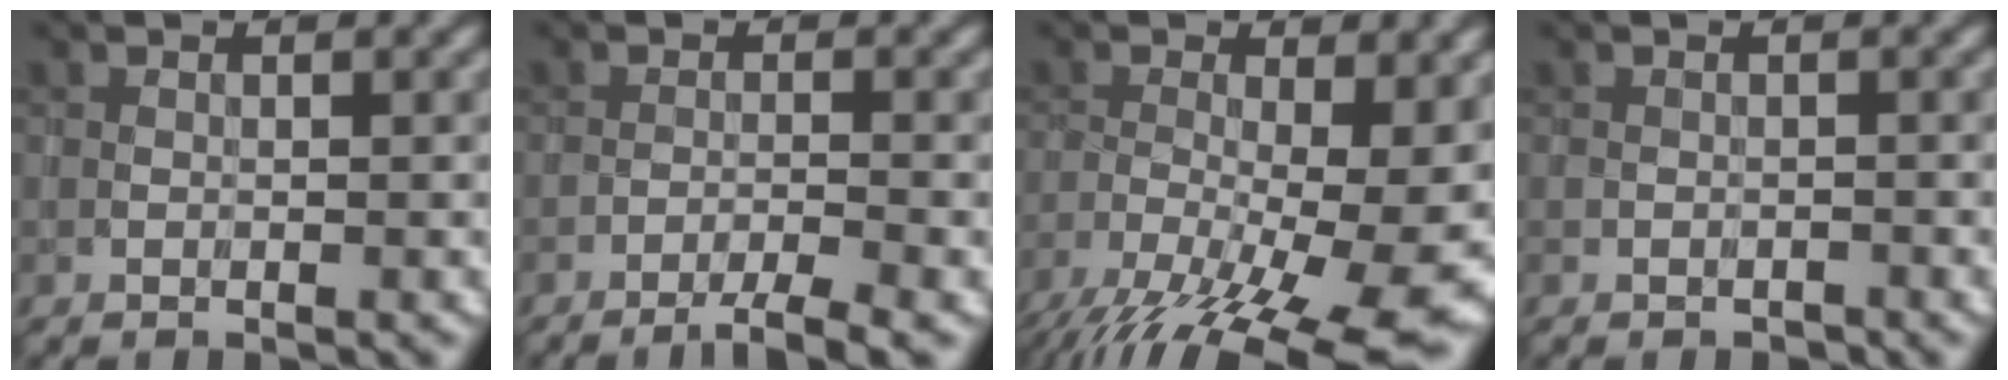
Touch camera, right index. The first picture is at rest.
{"total": 3.3, "force": [-2.5, 0.3, 2.1], "torque": [-0.028, 0.009, -0.048]}
{"total": 14.5, "force": [-5.7, 4.9, 12.4], "torque": [-0.199, -0.017, -0.075]}
{"total": 0.8, "force": [-0.7, 0.1, -0.3], "torque": [0.005, 0.003, -0.008]}